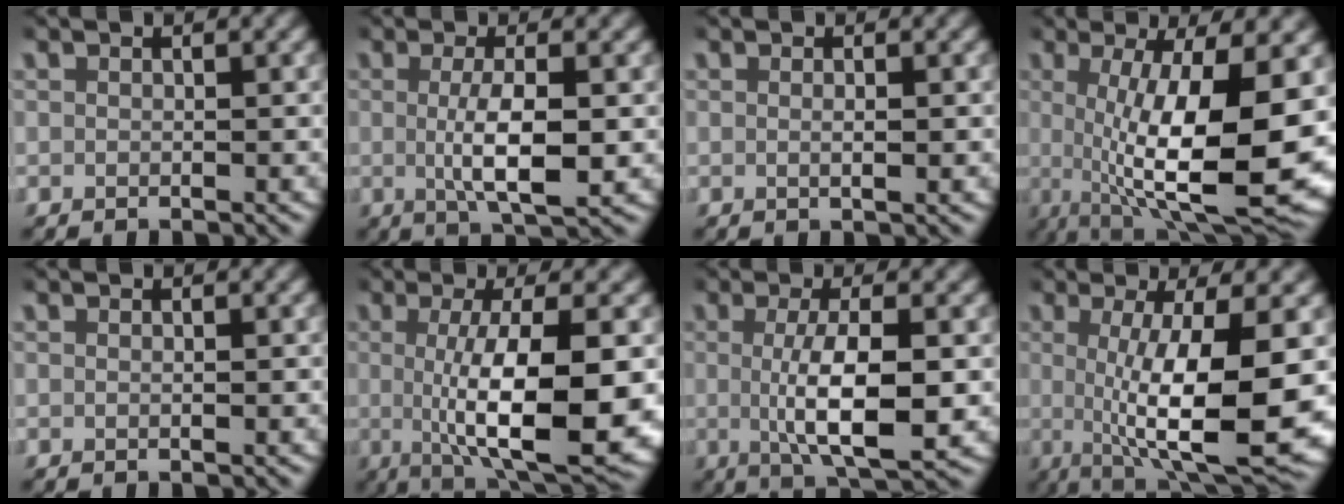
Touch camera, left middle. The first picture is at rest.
{"total": 4.6, "force": [-0.3, 1.0, 4.5], "torque": [-0.081, -0.010, 0.000]}
{"total": 0.7, "force": [0.1, 0.0, 0.7], "torque": [-0.014, -0.004, 0.002]}
{"total": 13.9, "force": [-0.6, 4.4, 13.1], "torque": [-0.184, -0.019, 0.008]}
{"total": 0.0}
{"total": 10.4, "force": [-0.6, 2.6, 10.0], "torque": [-0.153, -0.011, -0.002]}
{"total": 6.5, "force": [-0.5, 1.8, 6.3], "torque": [-0.104, -0.009, -0.005]}
{"total": 11.8, "force": [-0.5, 2.9, 11.5], "torque": [-0.161, -0.013, 0.003]}